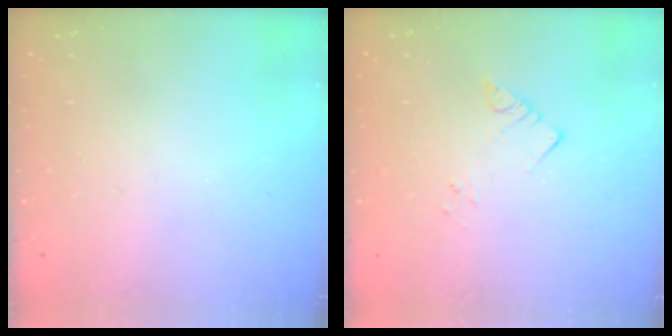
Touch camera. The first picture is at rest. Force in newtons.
{"total": 2.9, "press": 2.9, "slide": 0.4}